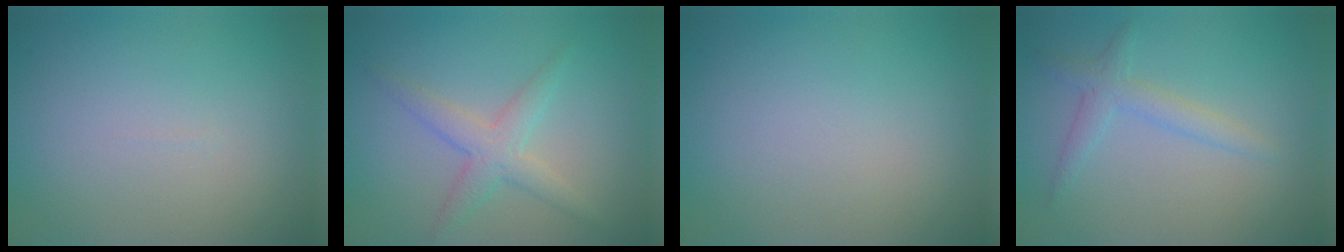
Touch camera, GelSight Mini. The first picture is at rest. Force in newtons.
{"total": 2.8, "press": 2.8, "slide": 0.0}
{"total": 0.0}
{"total": 2.2, "press": 2.2, "slide": 0.1}